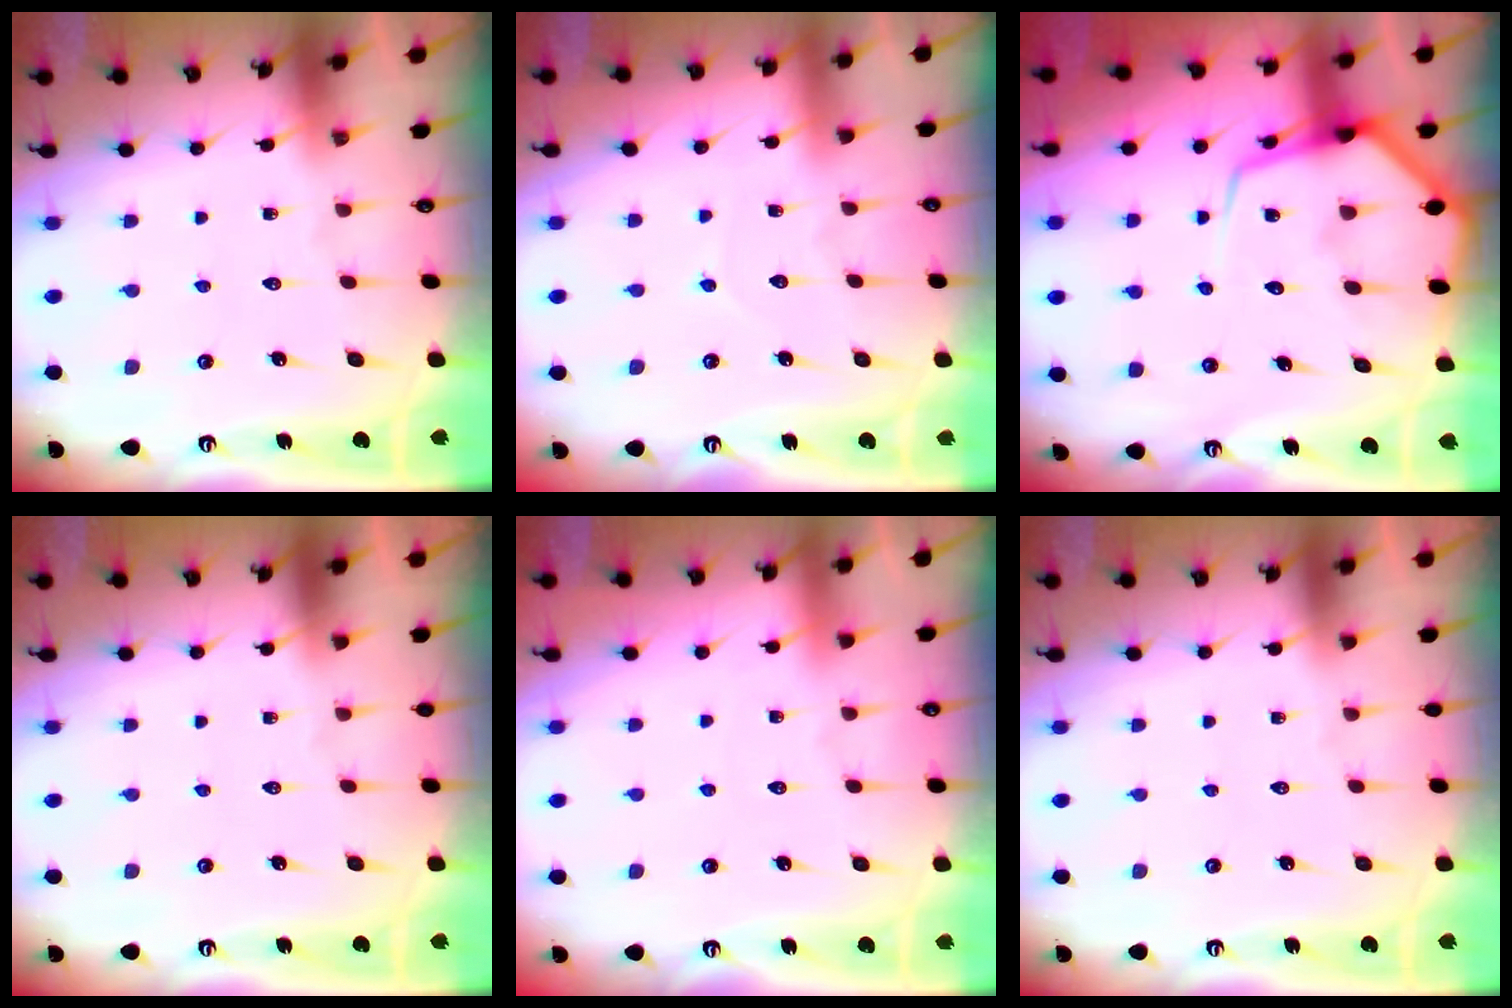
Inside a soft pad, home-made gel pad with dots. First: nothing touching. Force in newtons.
{"total": 3.9, "press": 3.9, "slide": 0.3}
{"total": 10.0, "press": 10.0, "slide": 1.1}
{"total": 0.0}
{"total": 1.1, "press": 1.1, "slide": 0.2}
{"total": 0.0}